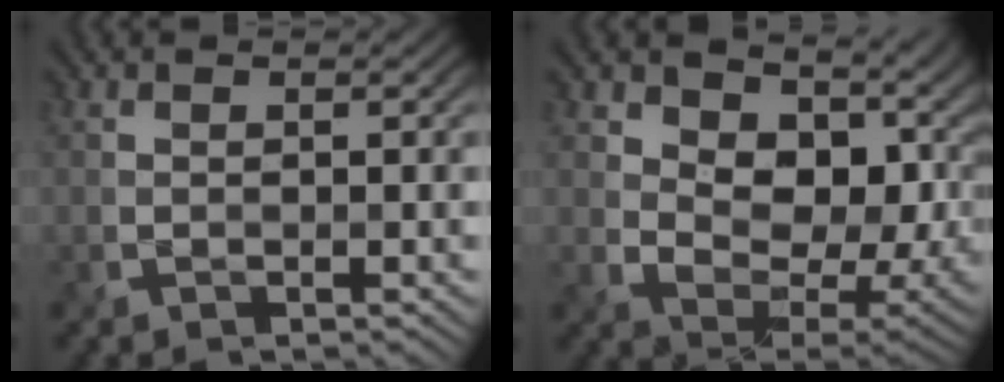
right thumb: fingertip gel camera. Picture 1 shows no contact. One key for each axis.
{"total": 11.8, "fx": 3.4, "fy": 7.8, "fz": 8.2, "tx": -0.140, "ty": -0.010, "tz": 0.065}